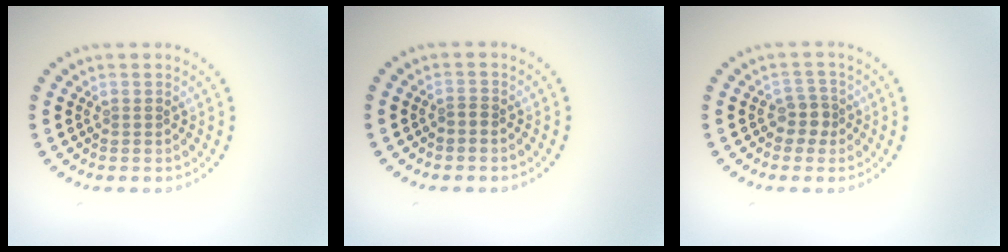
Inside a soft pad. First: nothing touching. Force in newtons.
{"total": 0.5, "press": 0.3, "slide": 0.4}
{"total": 1.8, "press": 1.4, "slide": 1.2}